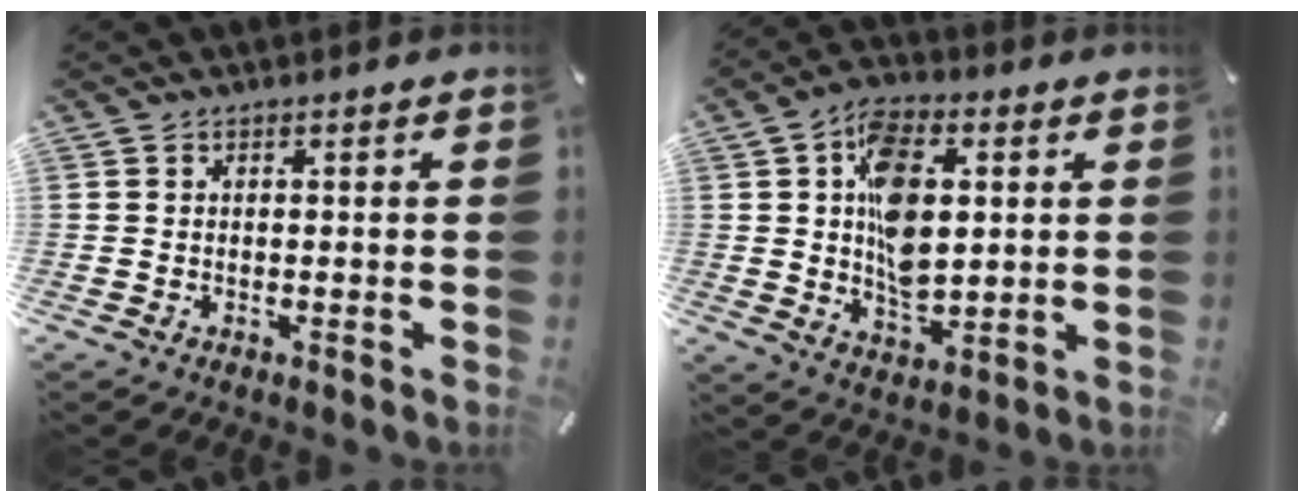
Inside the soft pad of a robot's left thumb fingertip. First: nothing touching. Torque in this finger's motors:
{"motor_torque": [2.34, 2.21, 1.78, -0.72, 0.59]}